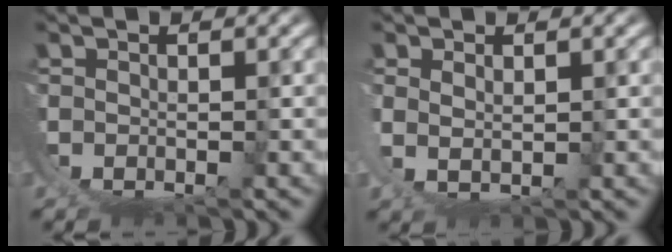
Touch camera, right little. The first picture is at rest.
{"total": 2.4, "force": [1.8, 0.4, 1.5], "torque": [-0.041, -0.007, 0.040]}